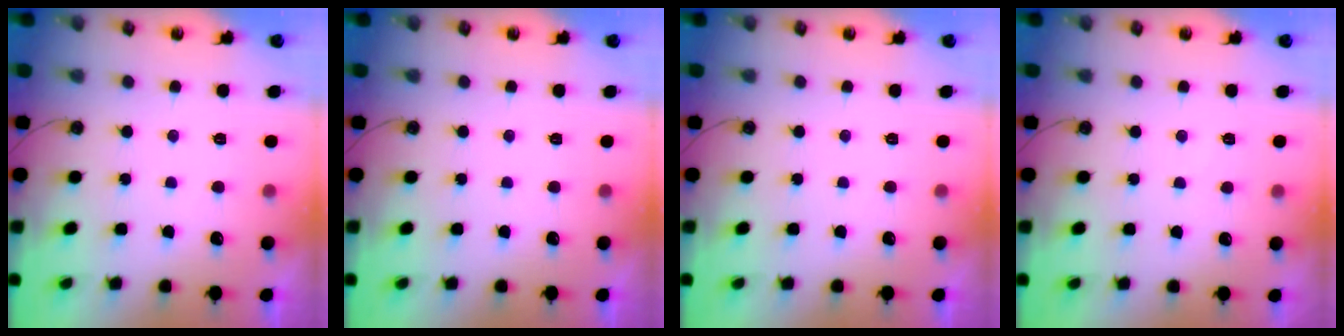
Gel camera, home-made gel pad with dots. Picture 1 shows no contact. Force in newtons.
{"total": 0.0}
{"total": 0.0}
{"total": 2.6, "press": 2.6, "slide": 0.4}